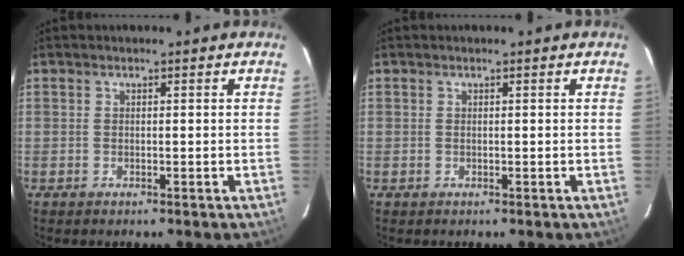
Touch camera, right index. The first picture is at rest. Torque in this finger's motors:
{"motor_torque": [0.00, 0.00, 0.00, 0.01]}